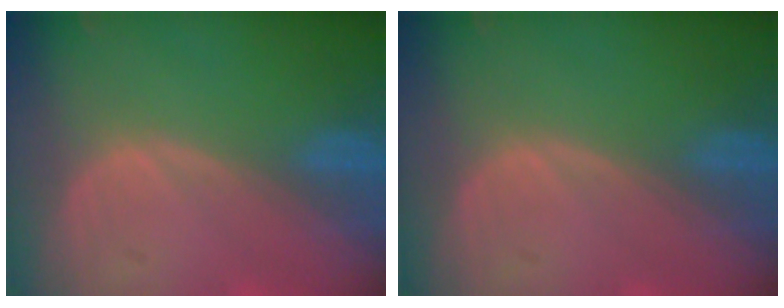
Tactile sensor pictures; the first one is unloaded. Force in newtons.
{"total": 0.0}